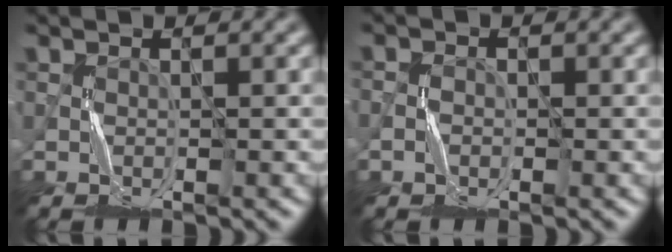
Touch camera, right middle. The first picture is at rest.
{"total": 1.0, "force": [-0.7, 0.7, 0.1], "torque": [0.002, 0.005, -0.016]}